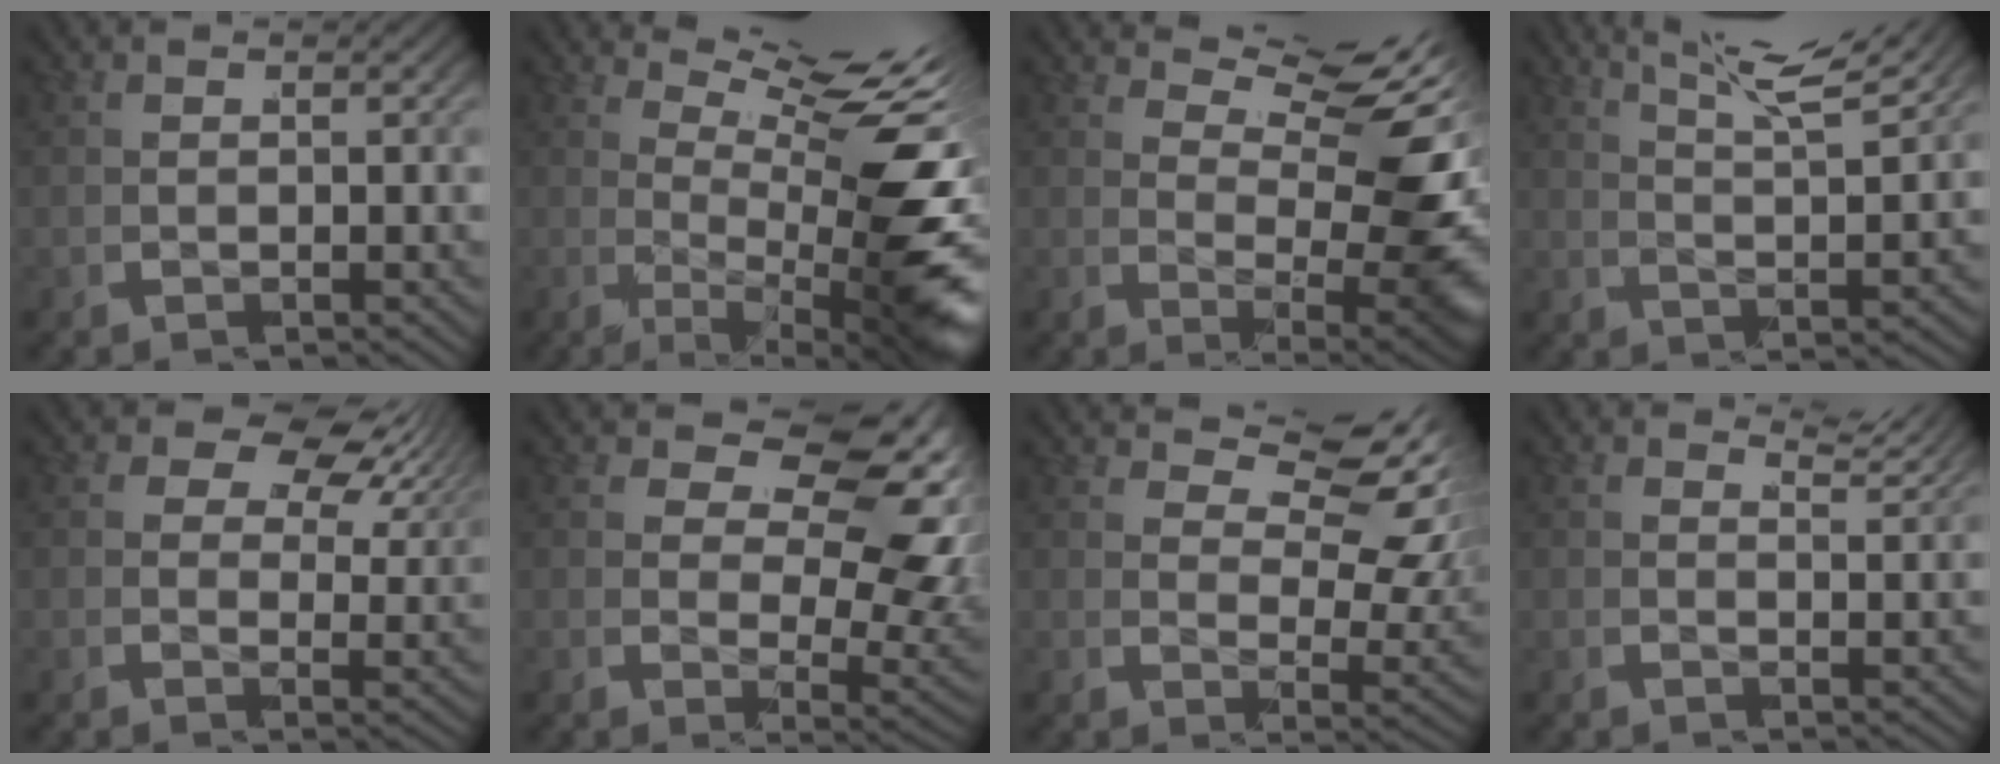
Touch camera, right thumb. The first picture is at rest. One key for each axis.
{"total": 14.1, "fx": 1.9, "fy": 5.3, "fz": 13.0, "tx": -0.182, "ty": -0.019, "tz": 0.040}
{"total": 10.0, "fx": 3.0, "fy": 4.1, "fz": 8.6, "tx": -0.115, "ty": -0.013, "tz": 0.059}
{"total": 6.9, "fx": 5.7, "fy": 1.5, "fz": 3.7, "tx": -0.056, "ty": 0.015, "tz": 0.085}
{"total": 5.9, "fx": 3.4, "fy": 3.2, "fz": 3.6, "tx": -0.044, "ty": 0.006, "tz": 0.044}
{"total": 9.6, "fx": 3.2, "fy": 5.3, "fz": 7.4, "tx": -0.097, "ty": -0.017, "tz": 0.055}
{"total": 8.0, "fx": 5.2, "fy": 3.5, "fz": 5.1, "tx": -0.060, "ty": 0.015, "tz": 0.070}
{"total": 3.2, "fx": 3.0, "fy": 0.4, "fz": 1.2, "tx": -0.012, "ty": 0.003, "tz": 0.042}